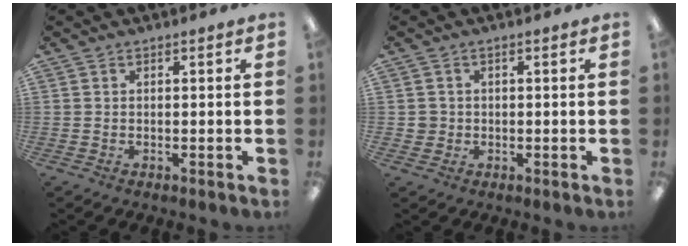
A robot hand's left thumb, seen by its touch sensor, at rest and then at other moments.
{"total": 2.1, "force": [-0.1, 2.1, 0.0], "torque": [-0.001, 0.003, -0.005]}